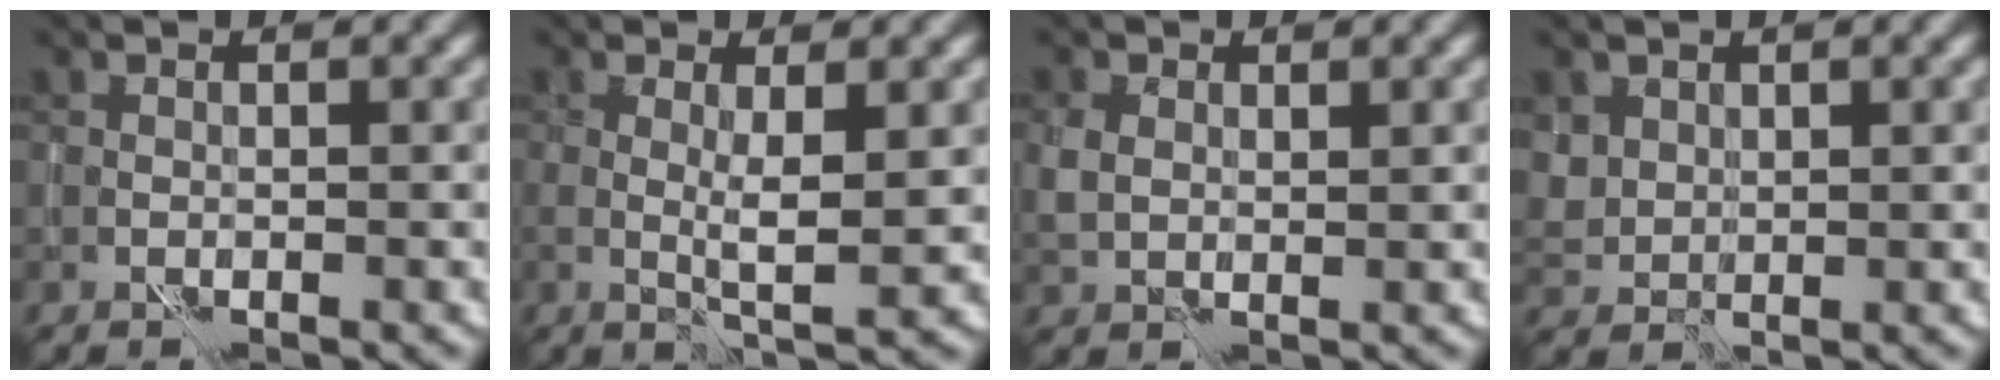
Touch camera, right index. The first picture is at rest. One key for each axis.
{"total": 3.0, "fx": 0.4, "fy": 0.4, "fz": 3.0, "tx": -0.051, "ty": -0.008, "tz": 0.008}
{"total": 2.4, "fx": 0.7, "fy": 1.8, "fz": 1.5, "tx": -0.040, "ty": 0.004, "tz": 0.014}
{"total": 2.1, "fx": 1.1, "fy": 1.6, "fz": 0.7, "tx": -0.020, "ty": 0.000, "tz": 0.024}